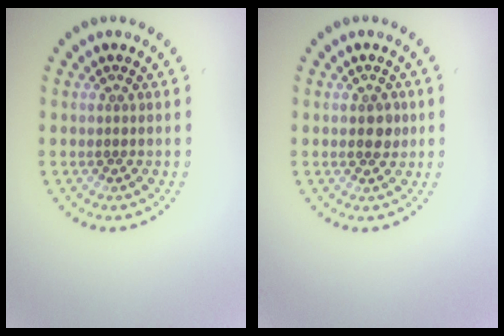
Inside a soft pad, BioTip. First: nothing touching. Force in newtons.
{"total": 1.7, "press": 1.7, "slide": 0.1}